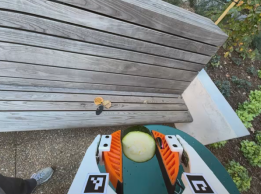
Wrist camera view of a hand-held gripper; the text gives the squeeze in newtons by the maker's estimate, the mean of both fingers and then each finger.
{"total": 10.1, "left": 9.8, "right": 10.4}